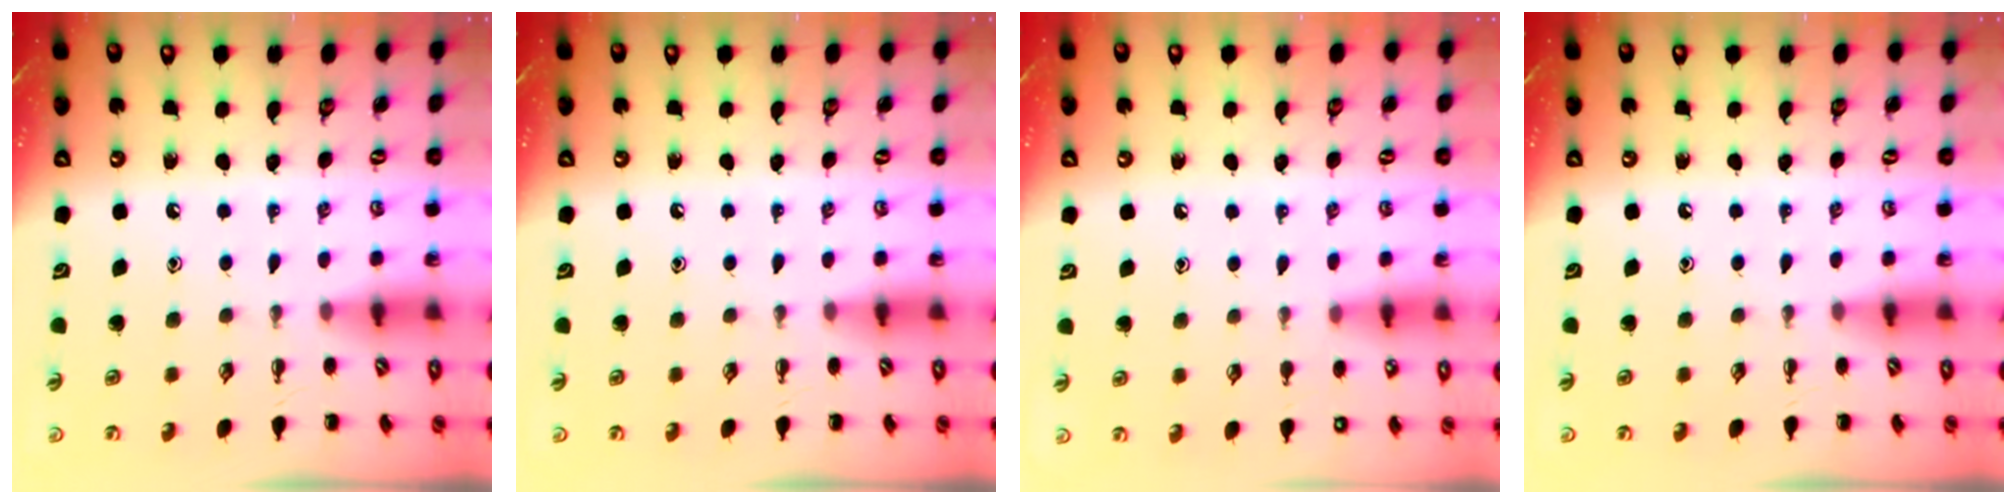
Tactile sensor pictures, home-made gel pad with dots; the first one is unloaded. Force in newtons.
{"total": 0.0}
{"total": 7.0, "press": 6.7, "slide": 2.0}
{"total": 0.0}